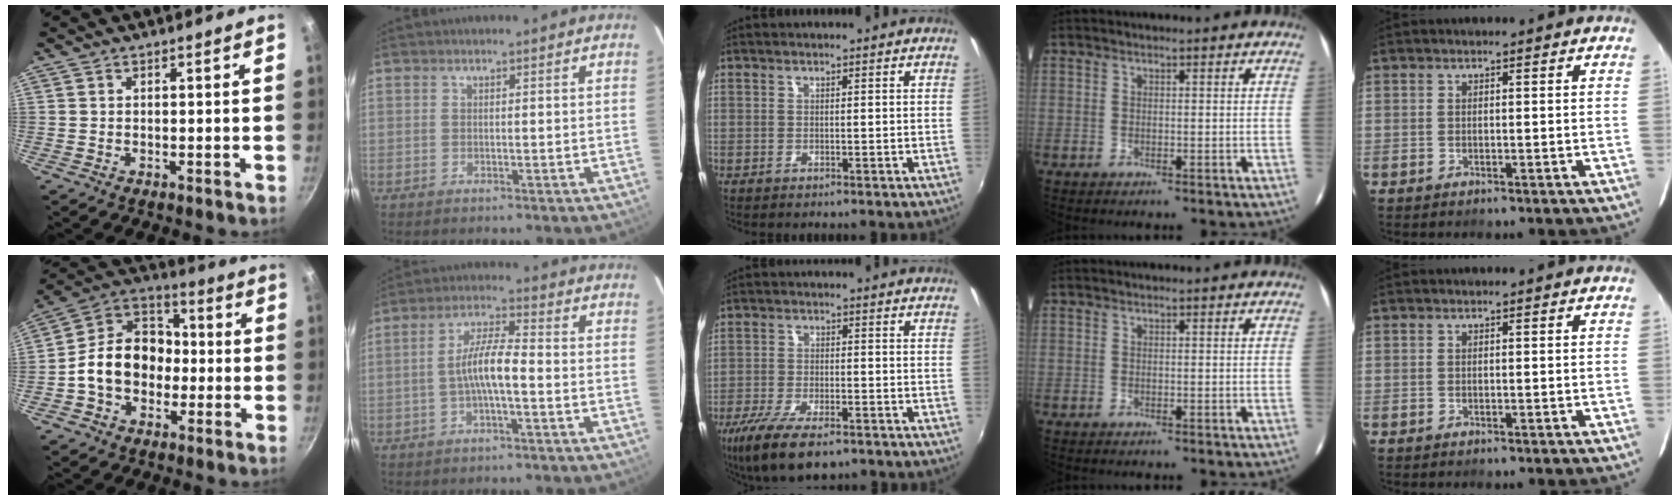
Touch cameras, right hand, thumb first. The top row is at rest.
{"thumb": {"total": 14.6, "force": [-2.4, 11.4, 8.9], "torque": [-0.108, 0.046, -0.060]}, "index": {"total": 6.7, "force": [-1.6, 1.1, 6.4], "torque": [-0.129, 0.011, -0.030]}, "middle": {"total": 12.2, "force": [-8.2, 4.2, 8.0], "torque": [-0.182, -0.039, -0.146]}}